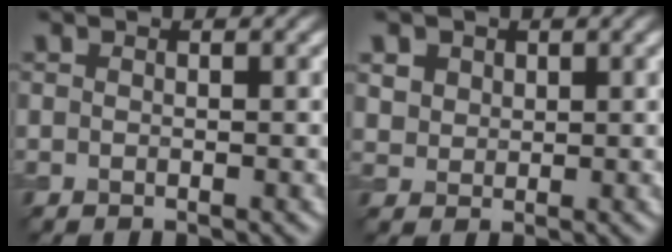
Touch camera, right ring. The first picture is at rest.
{"total": 3.3, "force": [1.8, 2.4, 1.4], "torque": [-0.047, 0.003, 0.041]}